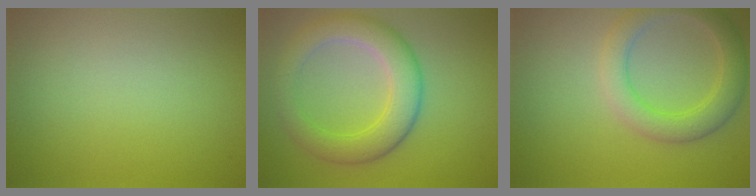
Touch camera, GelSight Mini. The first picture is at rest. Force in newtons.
{"total": 5.4, "press": 5.4, "slide": 0.1}
{"total": 4.1, "press": 4.1, "slide": 0.1}